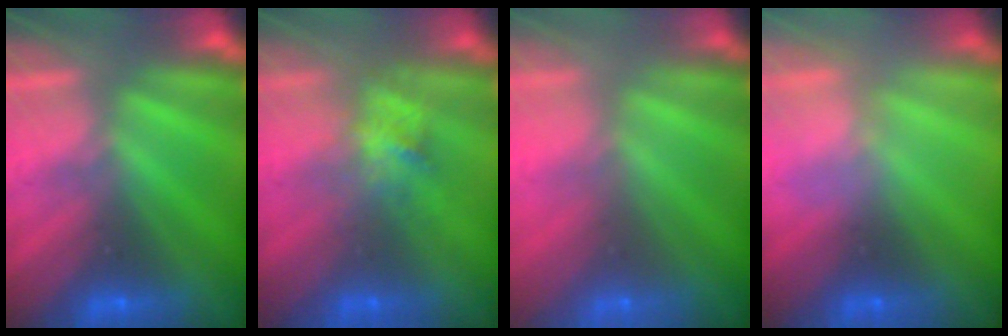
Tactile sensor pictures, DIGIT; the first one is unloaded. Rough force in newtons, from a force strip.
{"total": 2.8}
{"total": 9.6}
{"total": 2.4}